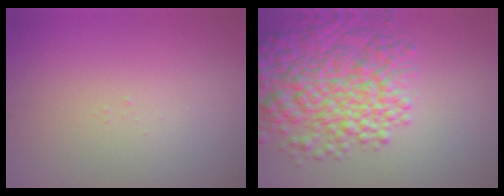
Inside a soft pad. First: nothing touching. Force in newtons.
{"total": 8.9, "press": 8.9, "slide": 0.3}